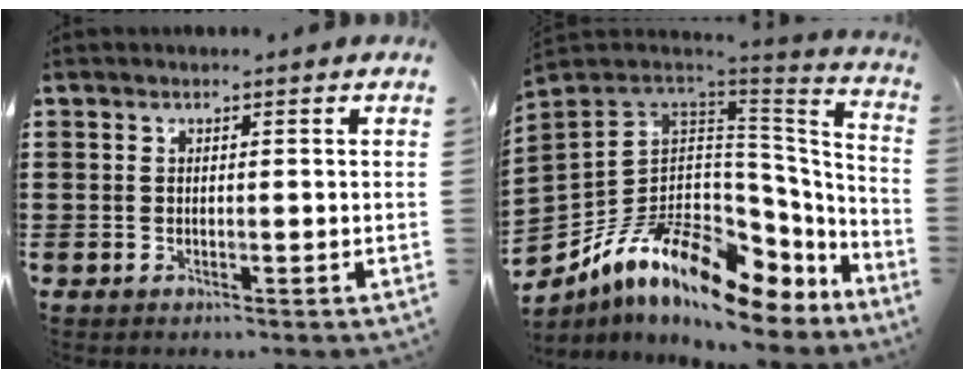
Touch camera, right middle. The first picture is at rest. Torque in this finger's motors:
{"motor_torque": [2.14, 0.00, 1.00, 0.21]}